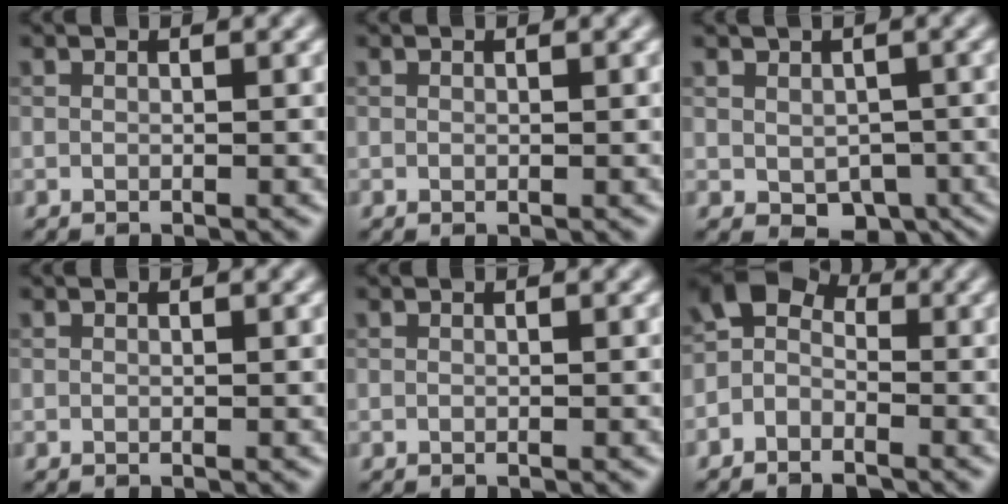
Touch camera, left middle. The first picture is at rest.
{"total": 0.0}
{"total": 4.4, "force": [-0.7, 3.7, 2.3], "torque": [-0.030, -0.010, 0.004]}
{"total": 0.0}
{"total": 0.0}
{"total": 4.0, "force": [-1.5, 2.7, 2.5], "torque": [-0.043, 0.007, -0.036]}